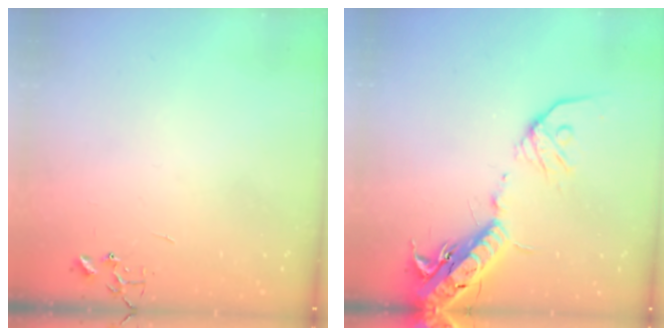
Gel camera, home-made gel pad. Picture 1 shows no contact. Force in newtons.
{"total": 17.9, "press": 17.4, "slide": 4.3}